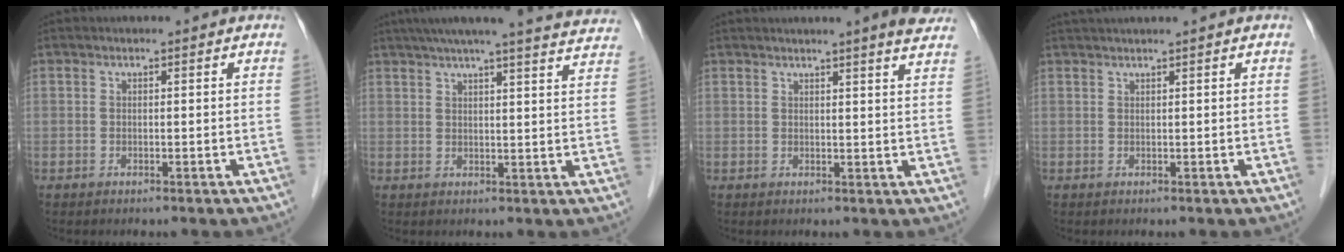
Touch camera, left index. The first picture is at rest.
{"total": 22.6, "force": [20.6, 0.4, 9.3], "torque": [-0.139, -0.018, 0.247]}
{"total": 6.9, "force": [6.0, -0.4, 3.5], "torque": [-0.043, -0.004, 0.054]}
{"total": 2.5, "force": [2.1, -0.8, 1.2], "torque": [-0.019, 0.018, 0.044]}